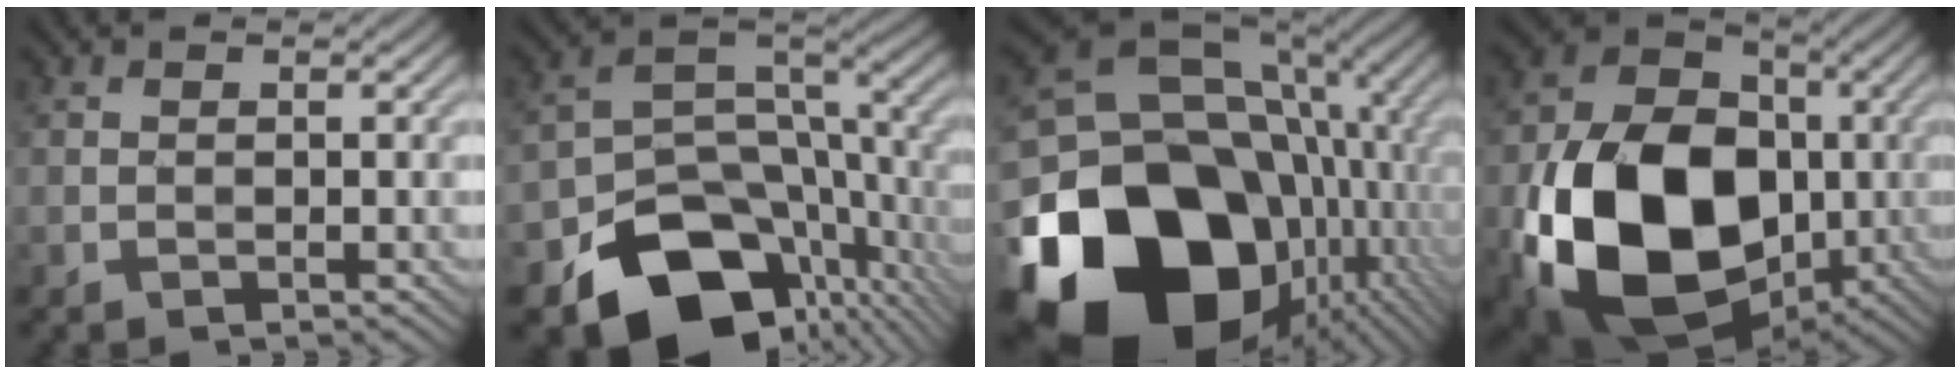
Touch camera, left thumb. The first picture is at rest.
{"total": 14.3, "force": [-7.7, 9.8, 7.0], "torque": [-0.135, -0.033, -0.119]}
{"total": 22.3, "force": [-6.7, 16.8, 13.0], "torque": [-0.280, -0.032, -0.094]}
{"total": 18.3, "force": [-4.6, 13.1, 11.8], "torque": [-0.252, -0.041, -0.079]}